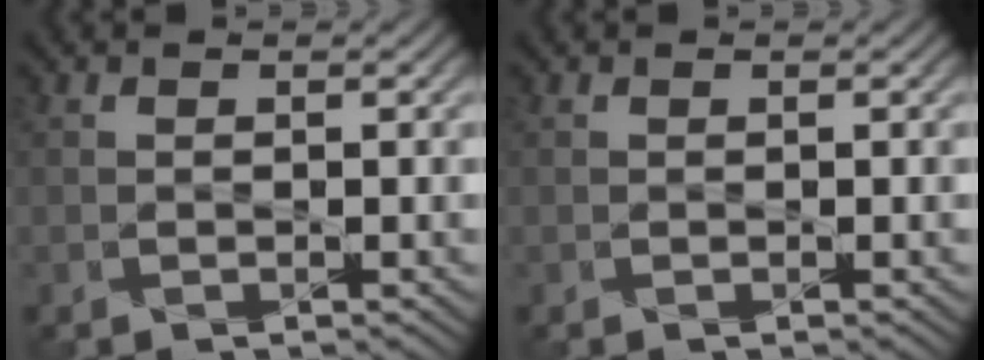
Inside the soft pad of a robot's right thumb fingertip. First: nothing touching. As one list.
[{"total": 0.0}]